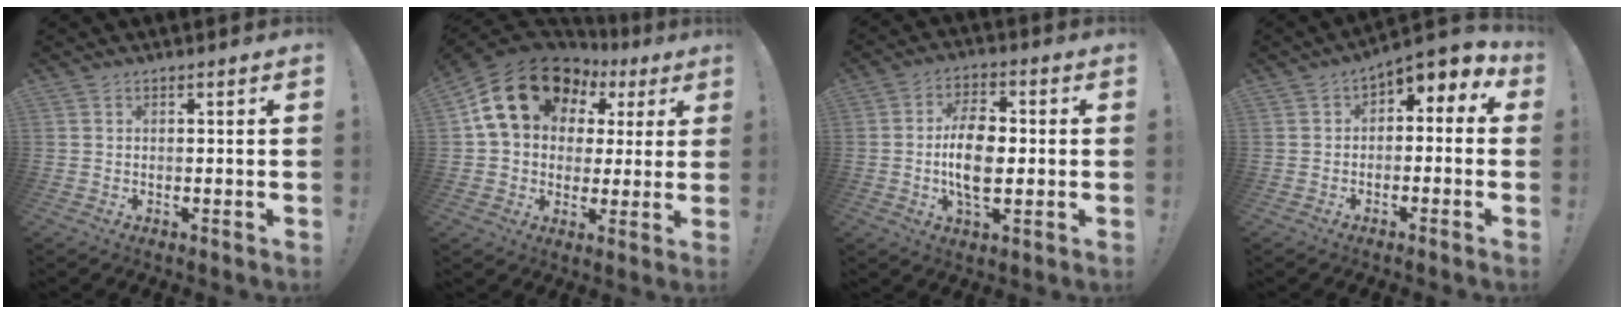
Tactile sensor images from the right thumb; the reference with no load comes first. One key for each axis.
{"total": 19.6, "fx": 8.8, "fy": 14.1, "fz": 10.5, "tx": -0.168, "ty": -0.035, "tz": 0.173}
{"total": 12.0, "fx": -1.1, "fy": 6.5, "fz": 9.9, "tx": -0.185, "ty": 0.003, "tz": -0.022}
{"total": 4.0, "fx": 0.8, "fy": 2.8, "fz": 2.7, "tx": -0.029, "ty": -0.001, "tz": 0.012}